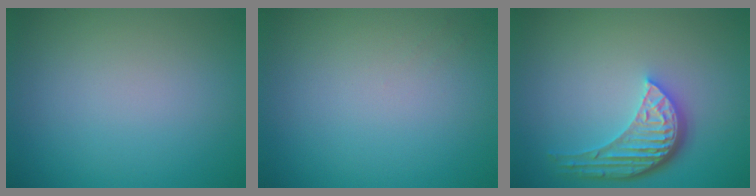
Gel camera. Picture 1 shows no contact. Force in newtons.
{"total": 0.6, "press": 0.5, "slide": 0.3}
{"total": 5.2, "press": 3.8, "slide": 3.5}